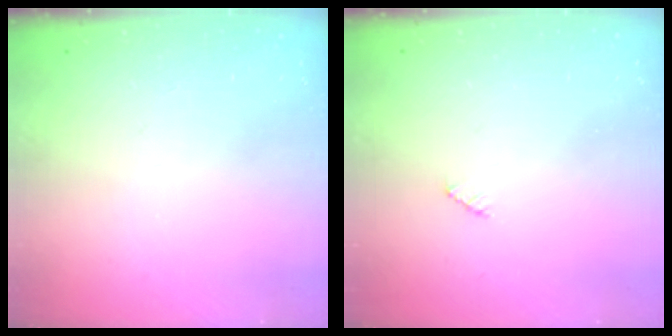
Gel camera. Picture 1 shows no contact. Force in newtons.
{"total": 2.5, "press": 2.5, "slide": 0.3}